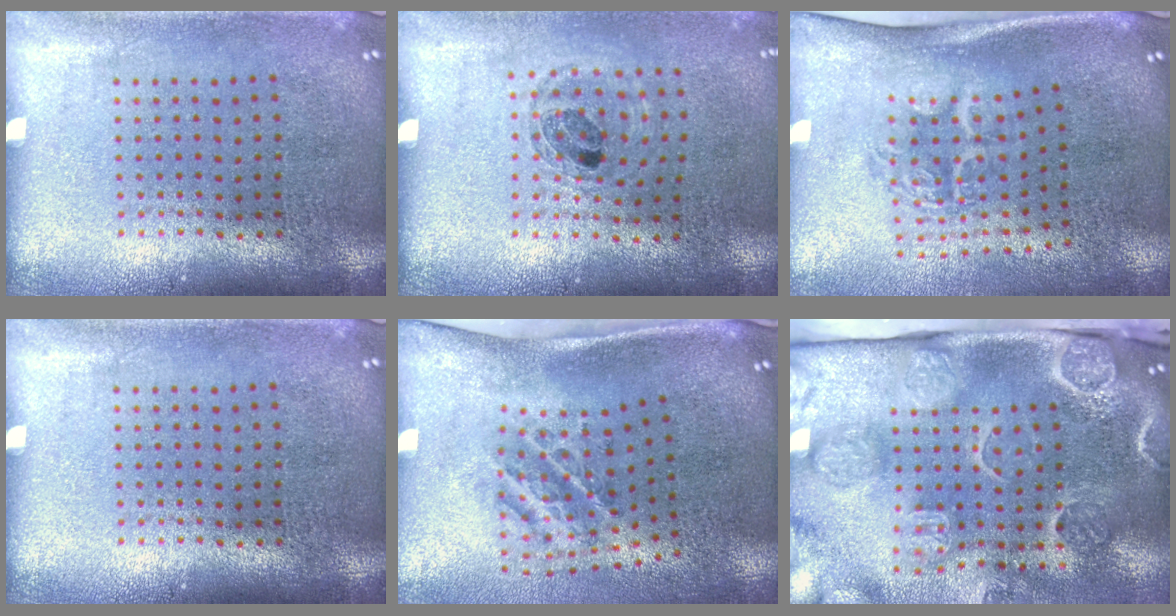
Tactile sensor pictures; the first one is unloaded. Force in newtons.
{"total": 0.9, "press": 0.9, "slide": 0.1}
{"total": 1.9, "press": 1.3, "slide": 1.4}
{"total": 0.0}
{"total": 1.8, "press": 1.2, "slide": 1.3}
{"total": 4.7, "press": 3.6, "slide": 3.1}